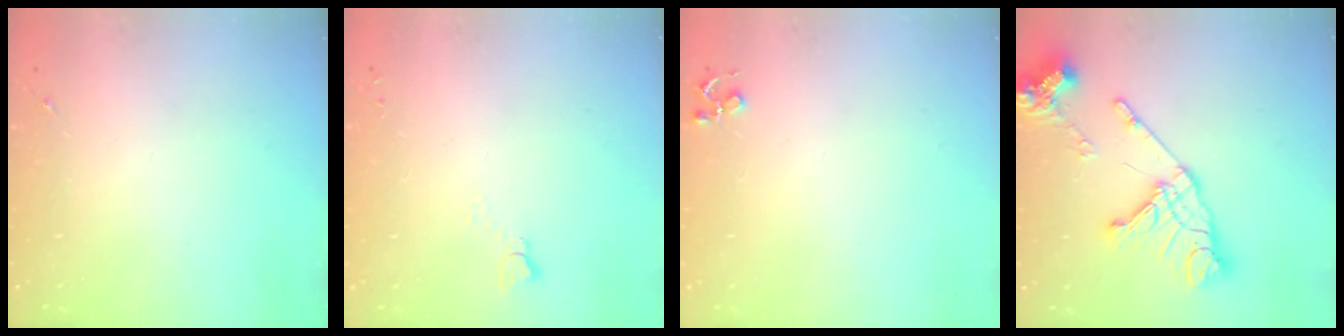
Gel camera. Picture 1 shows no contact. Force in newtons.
{"total": 2.5, "press": 2.5, "slide": 0.2}
{"total": 4.1, "press": 4.1, "slide": 0.5}
{"total": 19.2, "press": 19.1, "slide": 2.3}